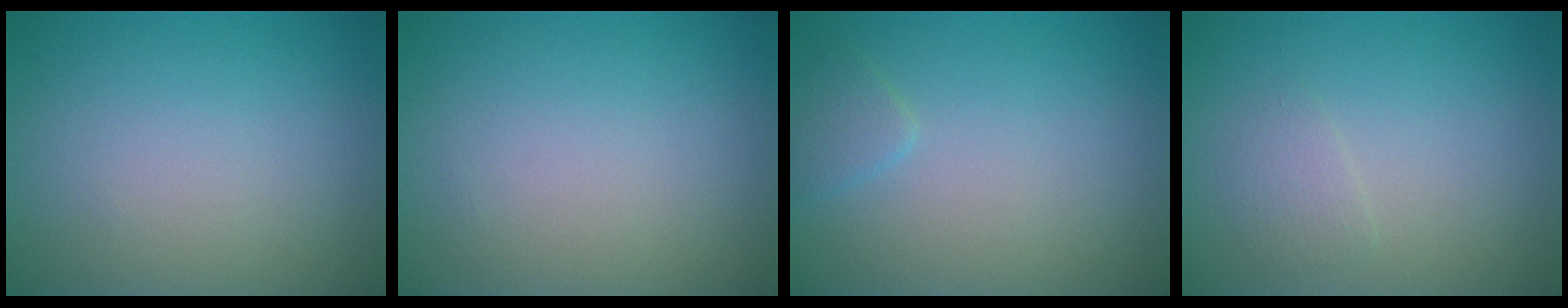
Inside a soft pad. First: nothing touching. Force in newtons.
{"total": 0.0}
{"total": 1.2, "press": 1.2, "slide": 0.1}
{"total": 1.3, "press": 1.2, "slide": 0.0}